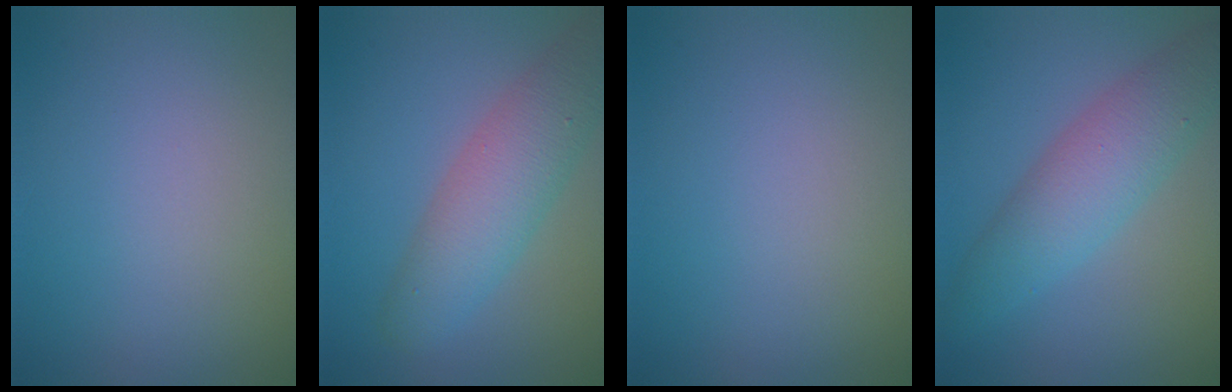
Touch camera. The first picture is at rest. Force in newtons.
{"total": 5.3, "press": 5.3, "slide": 0.1}
{"total": 0.0}
{"total": 5.0, "press": 5.0, "slide": 0.1}